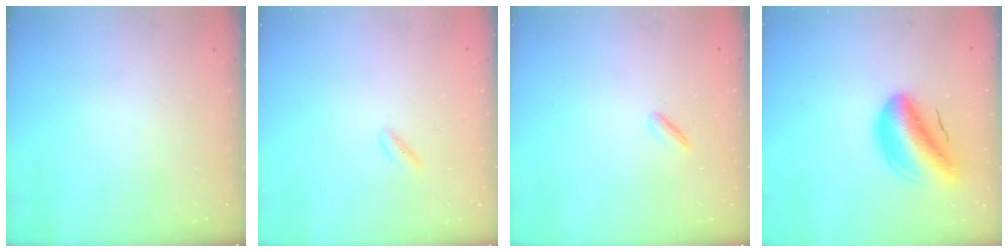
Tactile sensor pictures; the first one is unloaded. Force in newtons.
{"total": 2.7, "press": 2.5, "slide": 0.9}
{"total": 1.9, "press": 1.8, "slide": 0.6}
{"total": 11.2, "press": 10.6, "slide": 3.7}